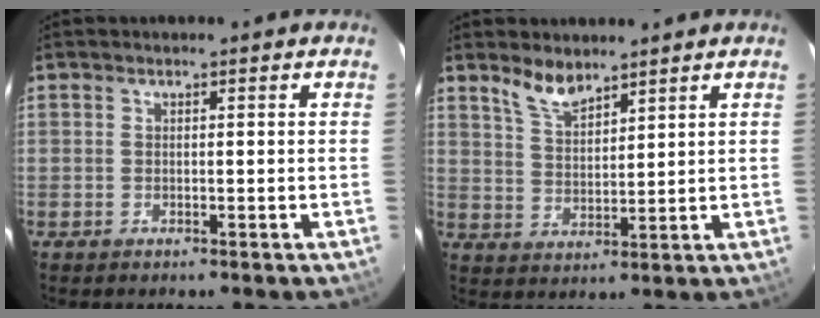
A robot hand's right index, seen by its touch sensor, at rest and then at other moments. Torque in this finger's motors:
{"motor_torque": [0.27, 0.25, 0.05, 0.04]}